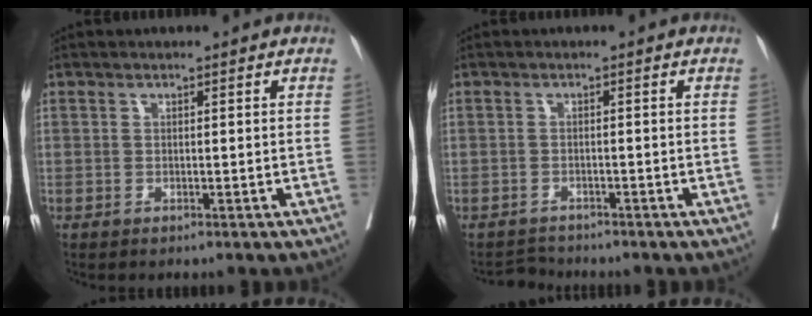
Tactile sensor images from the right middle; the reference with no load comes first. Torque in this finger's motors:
{"motor_torque": [-0.31, -0.14, 0.00, -0.02]}